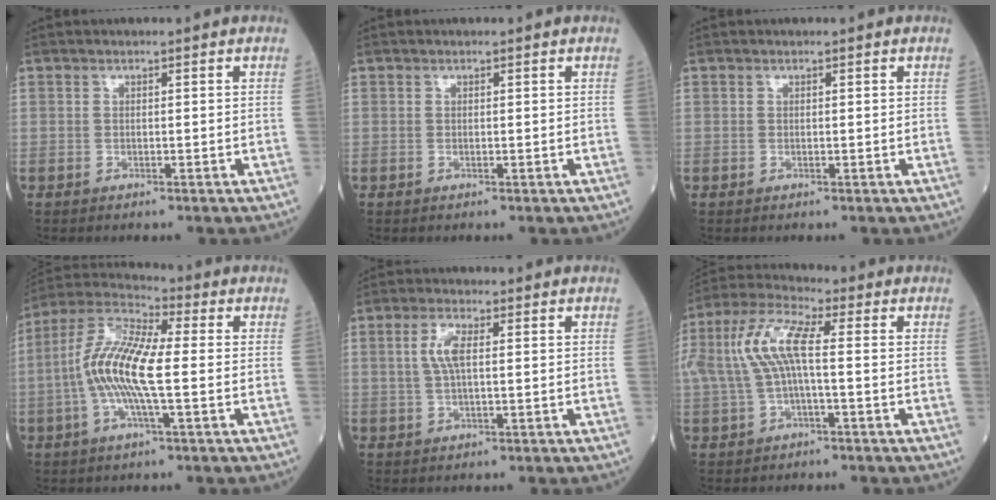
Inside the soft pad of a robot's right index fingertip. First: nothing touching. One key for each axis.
{"total": 0.0}
{"total": 0.0}
{"total": 12.6, "fx": -1.2, "fy": 2.3, "fz": 12.4, "tx": -0.260, "ty": 0.015, "tz": -0.032}
{"total": 3.8, "fx": 0.7, "fy": 0.9, "fz": 3.6, "tx": -0.081, "ty": 0.007, "tz": 0.014}
{"total": 10.2, "fx": 0.6, "fy": 2.5, "fz": 9.9, "tx": -0.228, "ty": 0.032, "tz": 0.007}